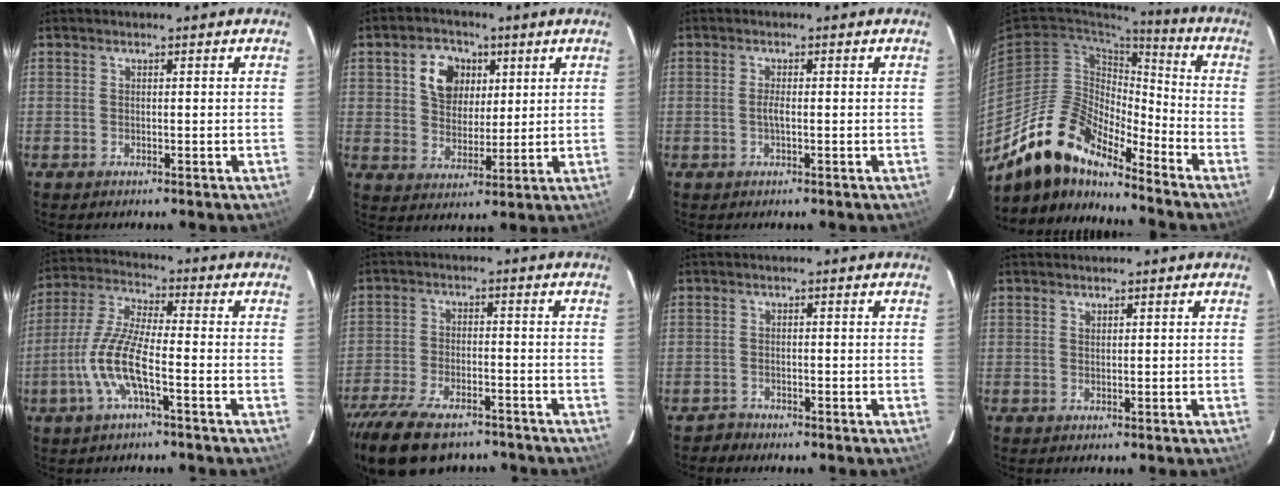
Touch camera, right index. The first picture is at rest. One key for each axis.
{"total": 9.2, "fx": 3.3, "fy": 7.1, "fz": 4.7, "tx": -0.096, "ty": 0.021, "tz": 0.064}
{"total": 1.4, "fx": -0.2, "fy": 0.2, "fz": 1.4, "tx": -0.029, "ty": 0.000, "tz": -0.007}
{"total": 15.7, "fx": -13.0, "fy": 5.0, "fz": 7.2, "tx": -0.133, "ty": -0.001, "tz": -0.251}
{"total": 10.8, "fx": -4.0, "fy": 2.2, "fz": 9.8, "tx": -0.217, "ty": -0.001, "tz": -0.081}
{"total": 16.3, "fx": -12.4, "fy": 6.8, "fz": 8.1, "tx": -0.185, "ty": -0.025, "tz": -0.205}
{"total": 1.5, "fx": -1.2, "fy": 0.7, "fz": -0.4, "tx": 0.004, "ty": 0.007, "tz": -0.022}
{"total": 0.6, "fx": 0.5, "fy": 0.2, "fz": 0.1, "tx": -0.002, "ty": 0.000, "tz": 0.010}